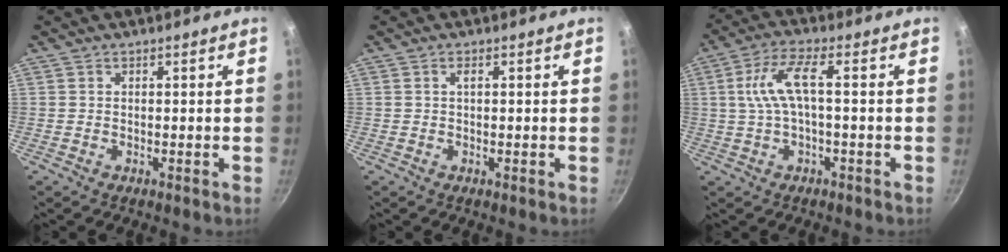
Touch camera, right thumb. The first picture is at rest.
{"total": 1.0, "force": [0.2, 0.2, 1.0], "torque": [-0.019, 0.001, 0.001]}
{"total": 7.5, "force": [0.0, 2.2, 7.2], "torque": [-0.155, 0.021, 0.002]}